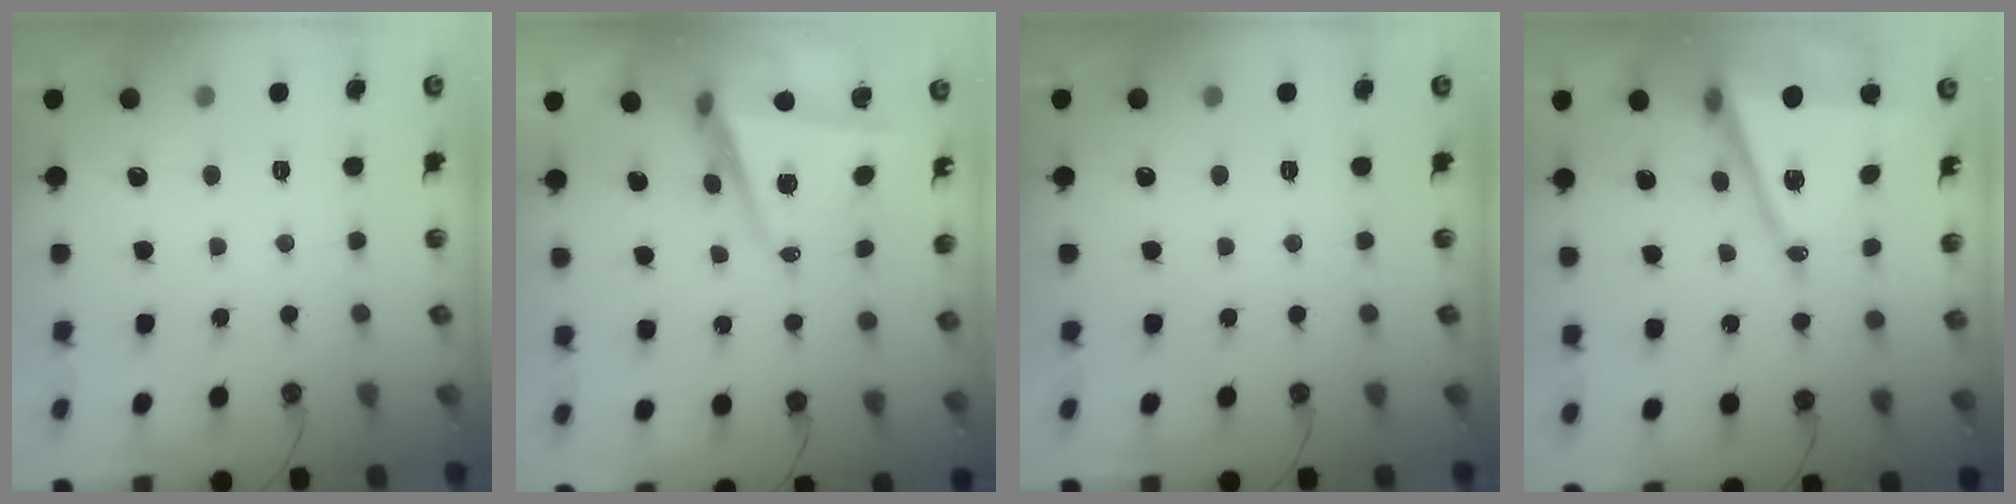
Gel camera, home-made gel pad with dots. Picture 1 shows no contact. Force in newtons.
{"total": 6.8, "press": 5.9, "slide": 3.5}
{"total": 0.0}
{"total": 12.6, "press": 12.0, "slide": 3.8}